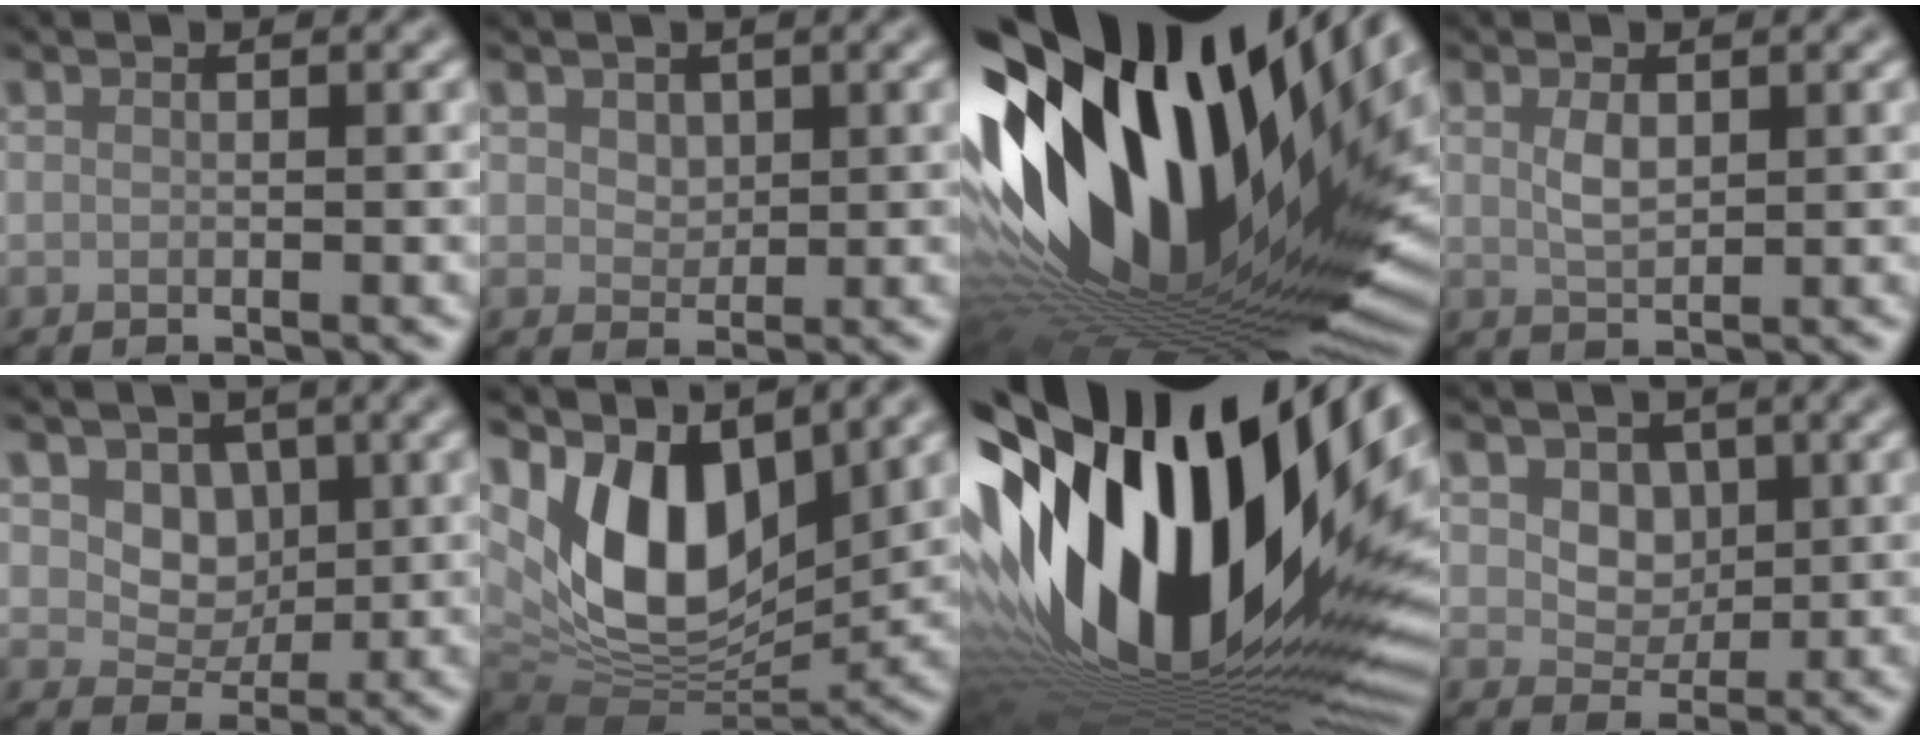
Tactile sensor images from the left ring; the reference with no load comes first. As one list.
[{"total": 1.6, "force": [0.8, 1.2, 0.7], "torque": [-0.015, -0.004, 0.016]}, {"total": 19.5, "force": [4.9, 8.9, 16.6], "torque": [-0.298, -0.003, 0.077]}, {"total": 2.0, "force": [0.6, 1.0, 1.6], "torque": [-0.035, -0.001, 0.016]}, {"total": 3.6, "force": [1.0, 2.9, 2.0], "torque": [-0.035, -0.007, 0.008]}, {"total": 12.3, "force": [4.6, 7.0, 8.9], "torque": [-0.152, -0.007, 0.082]}, {"total": 21.9, "force": [3.9, 10.2, 19.0], "torque": [-0.348, -0.043, 0.071]}, {"total": 3.0, "force": [0.8, 2.4, 1.7], "torque": [-0.032, -0.005, 0.008]}]